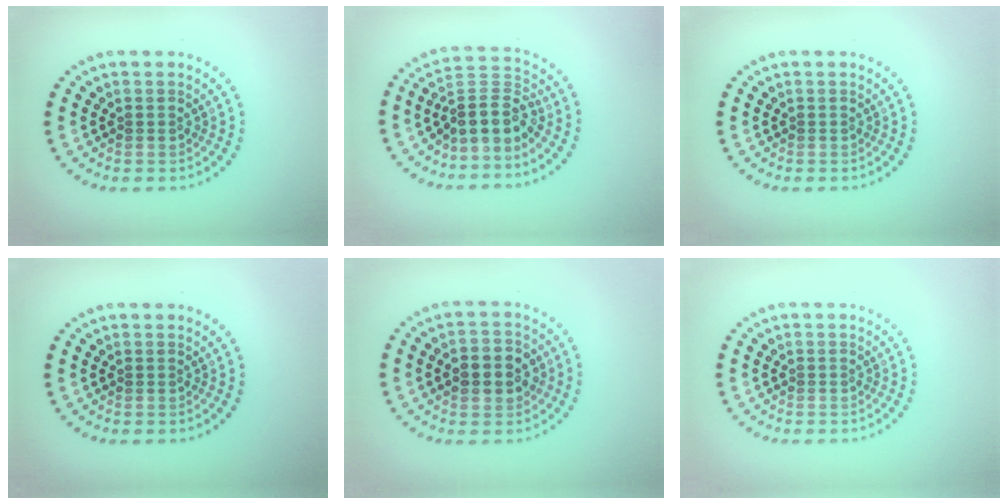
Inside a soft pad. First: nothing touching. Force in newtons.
{"total": 3.8, "press": 2.9, "slide": 2.5}
{"total": 0.0}
{"total": 0.0}
{"total": 3.9, "press": 3.9, "slide": 0.4}
{"total": 0.0}